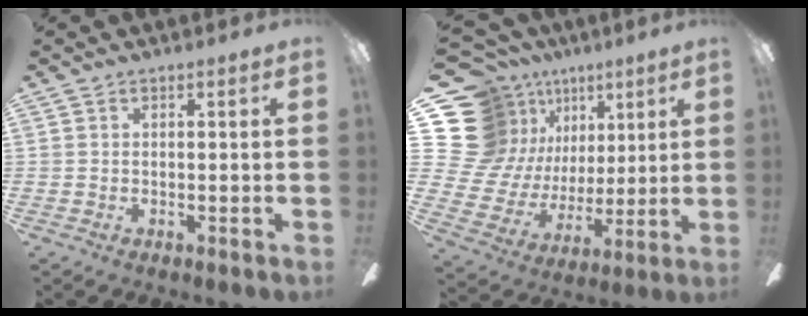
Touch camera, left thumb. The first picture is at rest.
{"total": 20.5, "force": [9.0, 16.9, 7.4], "torque": [-0.165, -0.069, 0.197]}